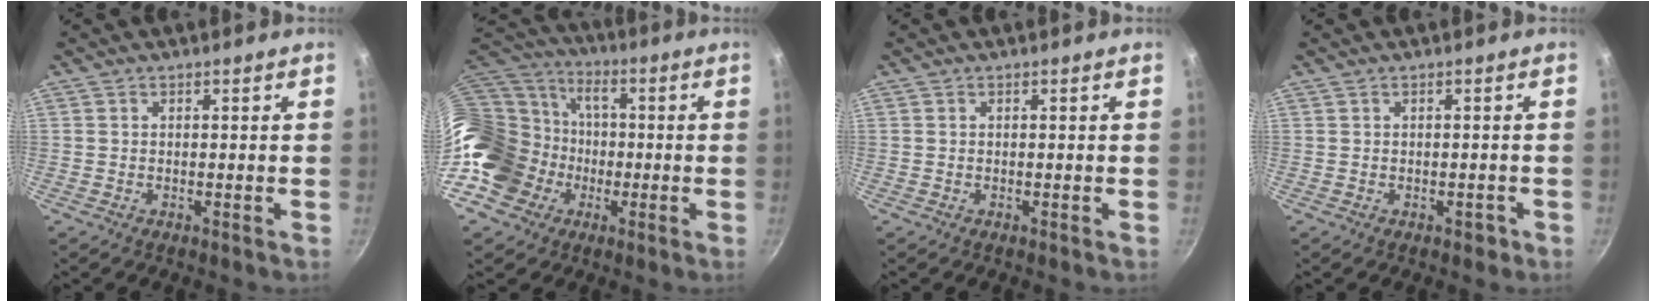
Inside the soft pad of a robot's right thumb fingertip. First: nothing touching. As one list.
[{"total": 23.2, "force": [-4.1, 19.0, 12.8], "torque": [-0.260, 0.070, -0.061]}, {"total": 0.0}, {"total": 1.4, "force": [-0.6, 0.9, 0.8], "torque": [0.002, 0.013, -0.001]}]